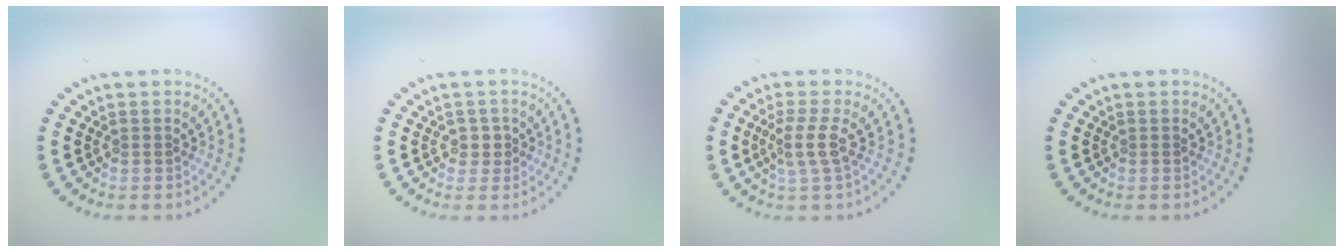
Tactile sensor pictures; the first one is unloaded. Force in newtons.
{"total": 1.4, "press": 1.1, "slide": 0.8}
{"total": 2.2, "press": 1.7, "slide": 1.4}
{"total": 0.0}